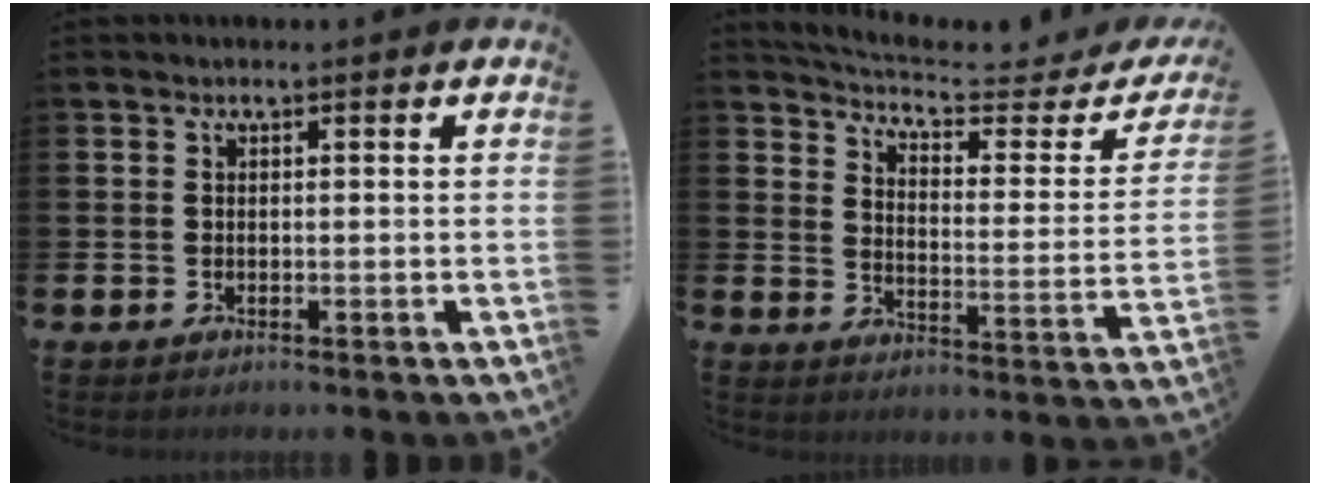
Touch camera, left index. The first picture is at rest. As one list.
[{"total": 5.6, "force": [5.2, 1.1, 1.9], "torque": [-0.060, -0.039, 0.083]}]